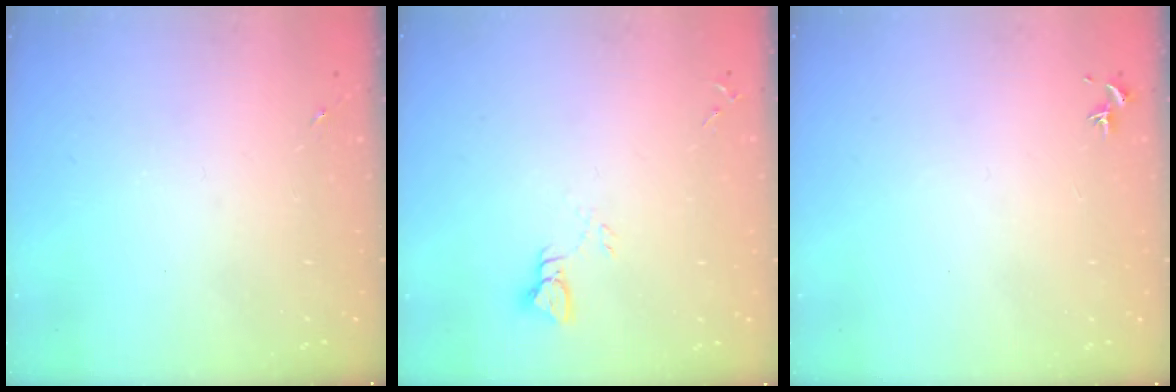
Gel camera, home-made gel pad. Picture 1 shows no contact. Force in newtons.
{"total": 3.5, "press": 3.5, "slide": 0.2}
{"total": 0.0}